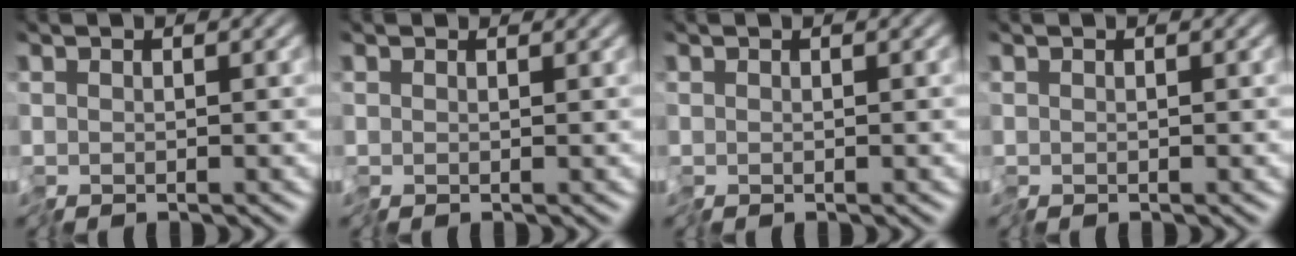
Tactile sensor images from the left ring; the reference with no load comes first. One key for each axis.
{"total": 0.5, "fx": 0.5, "fy": 0.2, "fz": 0.1, "tx": 0.000, "ty": 0.006, "tz": 0.007}
{"total": 0.0}
{"total": 0.0}